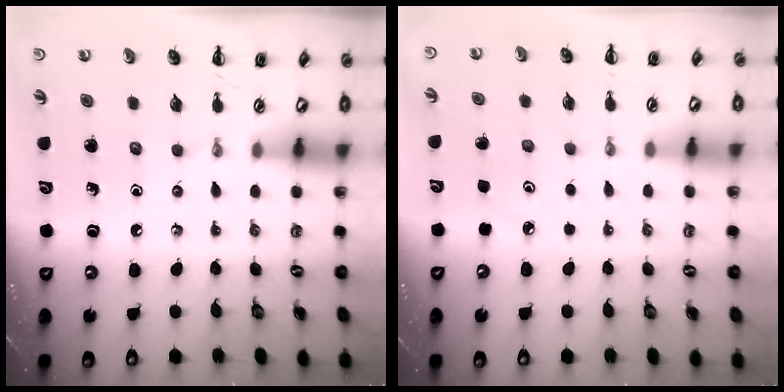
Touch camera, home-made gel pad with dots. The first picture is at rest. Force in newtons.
{"total": 4.4, "press": 4.2, "slide": 1.2}